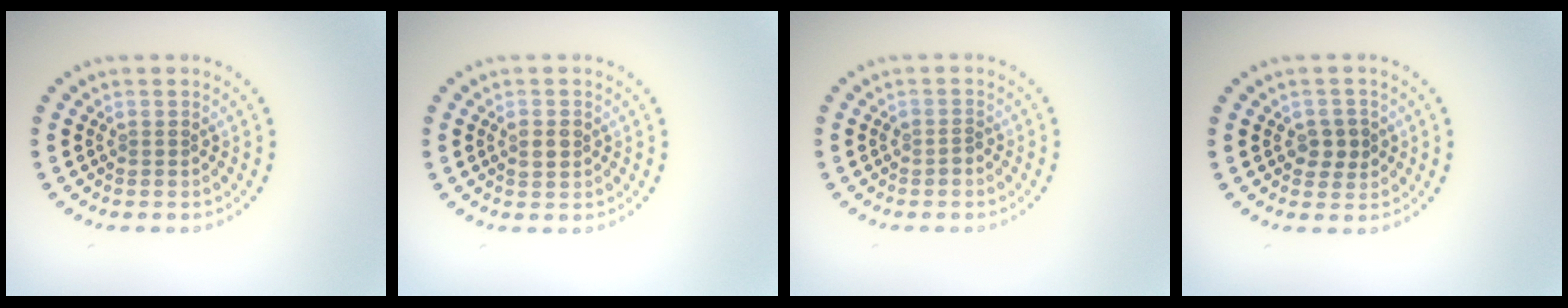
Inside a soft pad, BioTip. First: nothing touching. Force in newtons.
{"total": 1.4, "press": 1.4, "slide": 0.2}
{"total": 0.7, "press": 0.7, "slide": 0.3}
{"total": 2.2, "press": 2.2, "slide": 0.6}